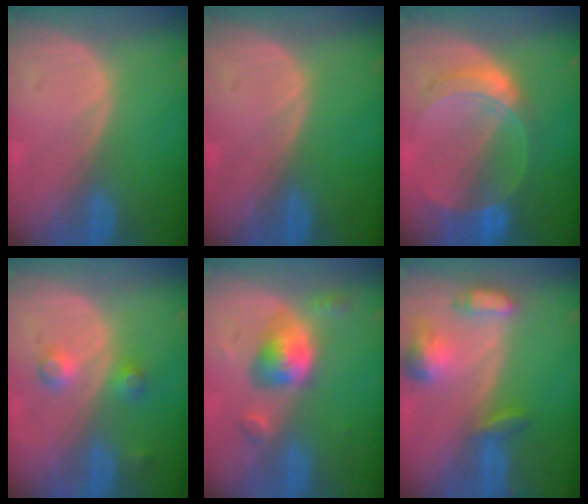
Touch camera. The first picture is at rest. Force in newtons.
{"total": 0.0}
{"total": 7.3, "press": 6.5, "slide": 3.4}
{"total": 3.6, "press": 3.4, "slide": 1.1}
{"total": 5.7, "press": 5.4, "slide": 1.8}
{"total": 6.8, "press": 6.4, "slide": 2.3}